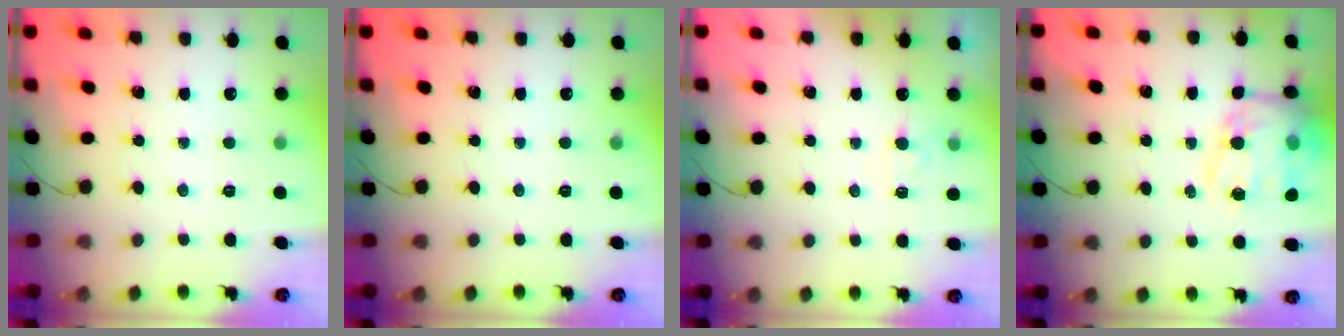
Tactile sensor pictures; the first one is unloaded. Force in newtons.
{"total": 0.0}
{"total": 2.5, "press": 2.1, "slide": 1.5}
{"total": 16.8, "press": 16.4, "slide": 3.2}